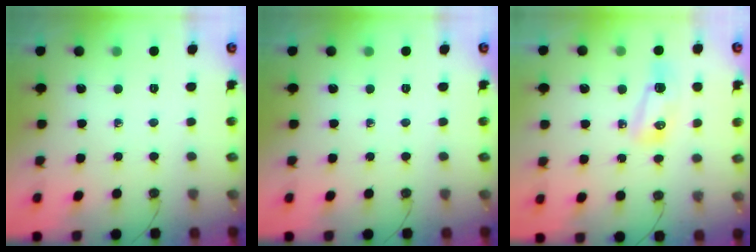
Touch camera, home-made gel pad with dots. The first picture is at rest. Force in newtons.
{"total": 0.0}
{"total": 8.5, "press": 8.1, "slide": 2.7}